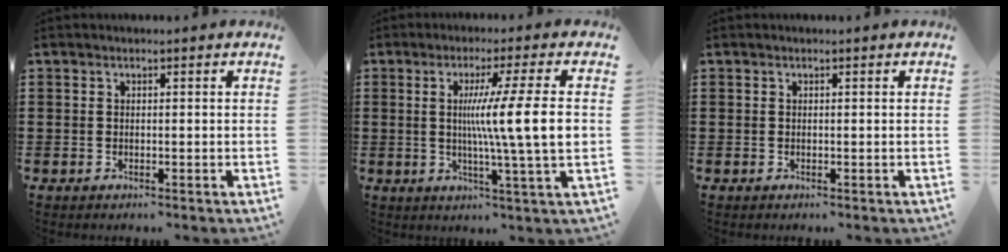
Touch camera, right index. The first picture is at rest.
{"total": 10.8, "force": [0.5, -0.7, 10.8], "torque": [-0.186, -0.011, 0.000]}
{"total": 0.0}